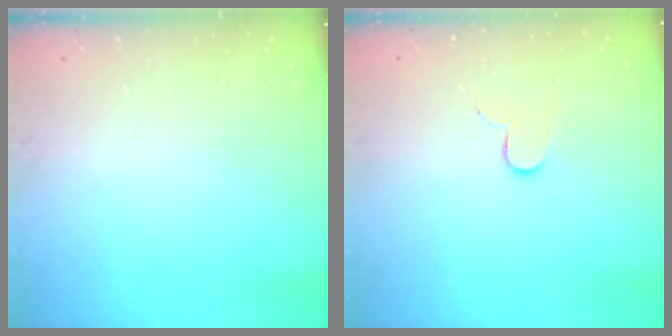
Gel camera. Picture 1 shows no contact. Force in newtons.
{"total": 6.0, "press": 6.0, "slide": 0.5}